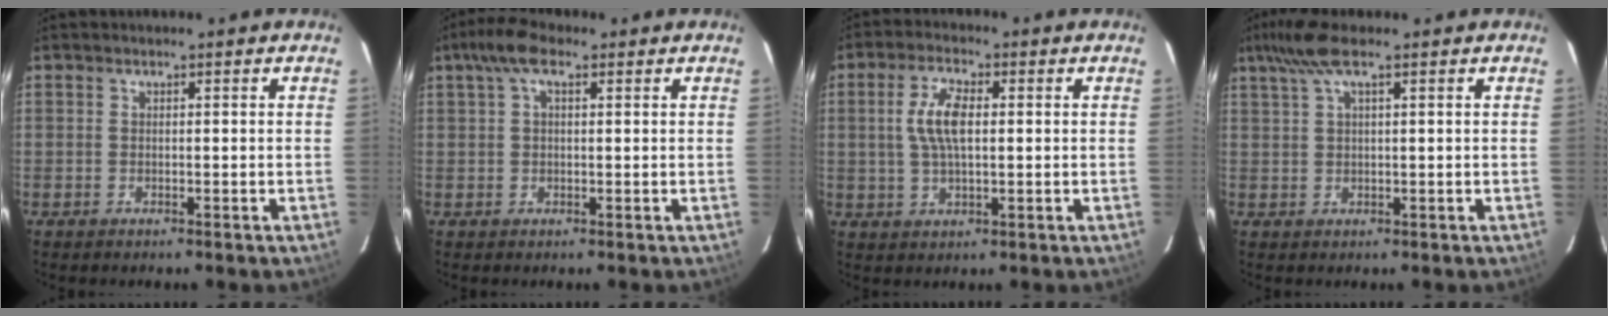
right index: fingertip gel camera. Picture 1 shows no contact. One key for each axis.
{"total": 4.6, "fx": 2.6, "fy": 1.6, "fz": 3.4, "tx": -0.066, "ty": 0.016, "tz": 0.049}
{"total": 7.0, "fx": 1.0, "fy": 2.9, "fz": 6.3, "tx": -0.124, "ty": 0.009, "tz": 0.019}
{"total": 4.9, "fx": 3.3, "fy": -0.1, "fz": 3.6, "tx": -0.070, "ty": 0.012, "tz": 0.067}